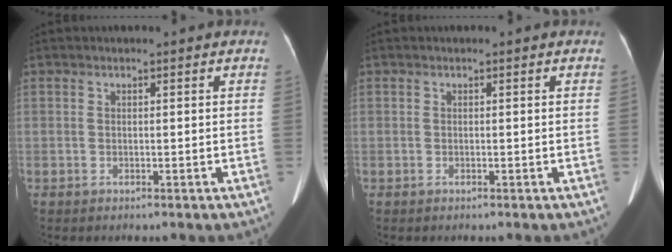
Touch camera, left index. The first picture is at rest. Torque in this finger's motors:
{"motor_torque": [0.02, 0.04, 0.00, 0.00]}